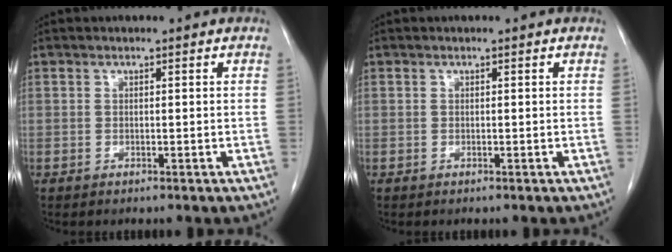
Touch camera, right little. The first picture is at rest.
{"total": 0.0}